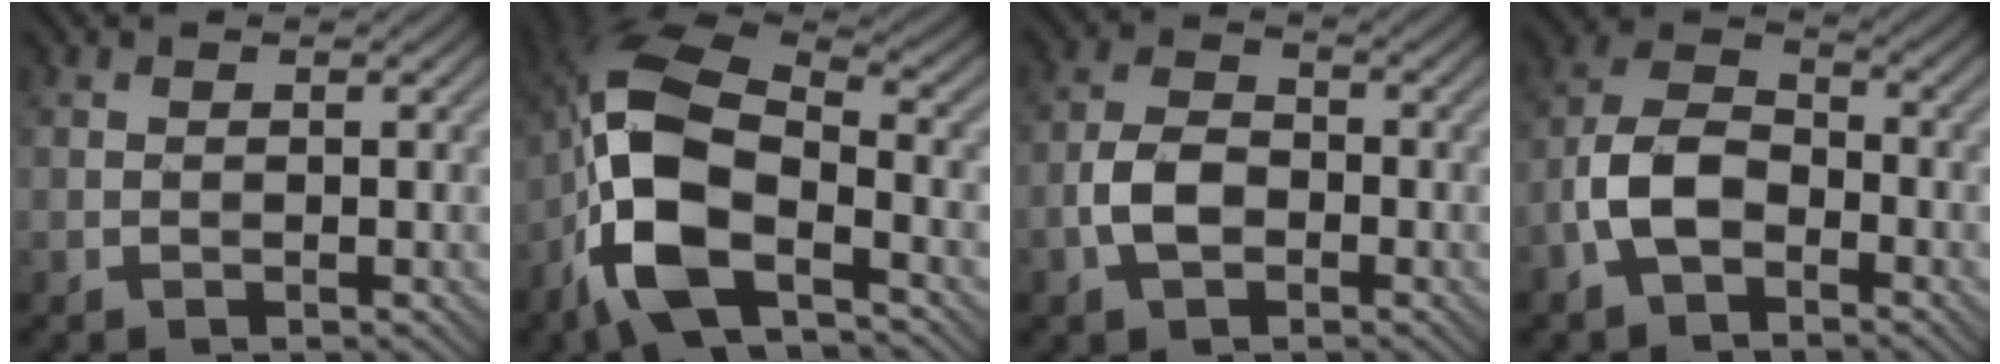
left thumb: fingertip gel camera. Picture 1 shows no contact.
{"total": 12.5, "force": [-5.1, 5.6, 10.0], "torque": [-0.227, -0.003, -0.107]}
{"total": 5.0, "force": [-1.9, 3.0, 3.5], "torque": [-0.072, 0.004, -0.044]}
{"total": 7.1, "force": [-3.4, 3.9, 4.8], "torque": [-0.104, 0.011, -0.076]}